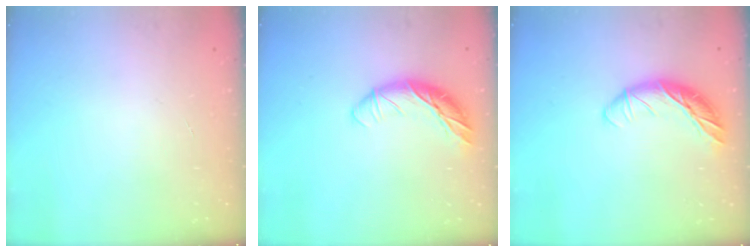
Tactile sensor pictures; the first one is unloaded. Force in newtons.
{"total": 11.1, "press": 11.0, "slide": 1.8}
{"total": 12.2, "press": 12.1, "slide": 1.9}